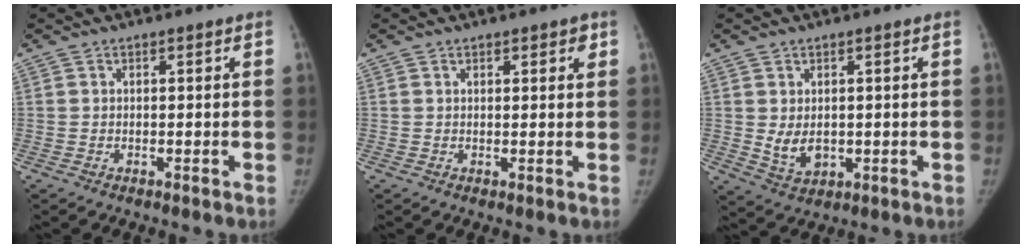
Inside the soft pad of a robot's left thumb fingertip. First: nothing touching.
{"total": 2.1, "force": [1.3, 0.9, 1.4], "torque": [-0.008, -0.006, 0.017]}
{"total": 4.7, "force": [0.3, 3.2, 3.5], "torque": [-0.047, -0.014, 0.020]}